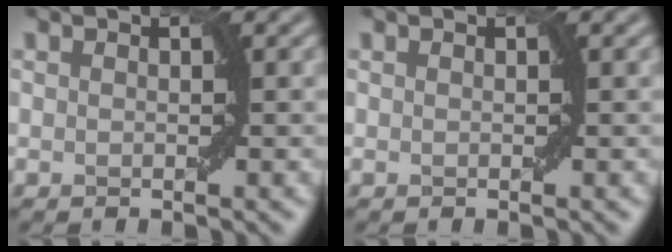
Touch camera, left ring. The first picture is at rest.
{"total": 0.0}